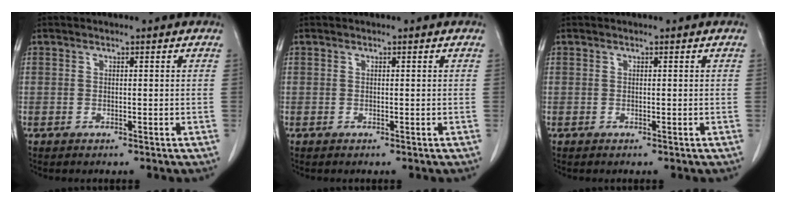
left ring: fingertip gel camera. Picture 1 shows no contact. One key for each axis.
{"total": 0.0}
{"total": 0.0}